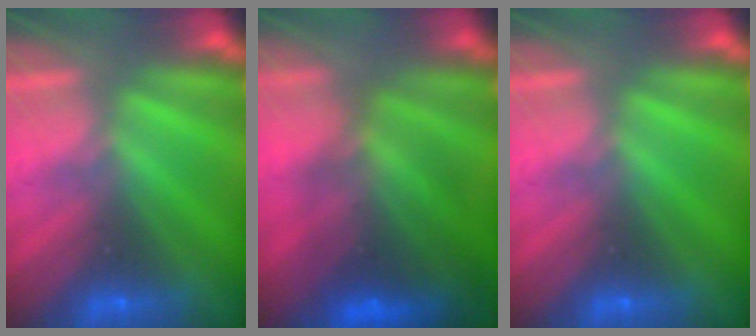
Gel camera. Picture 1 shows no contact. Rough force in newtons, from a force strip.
{"total": 7.2}
{"total": 0.0}